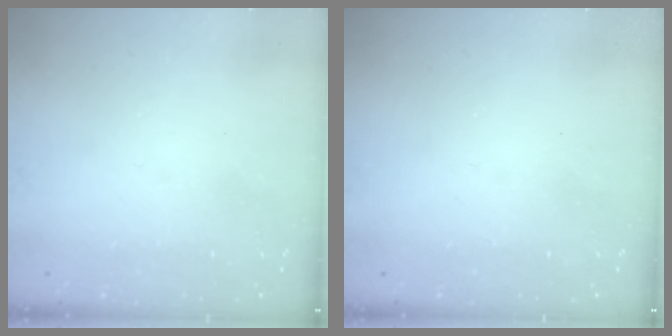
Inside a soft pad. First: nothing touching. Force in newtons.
{"total": 0.0}